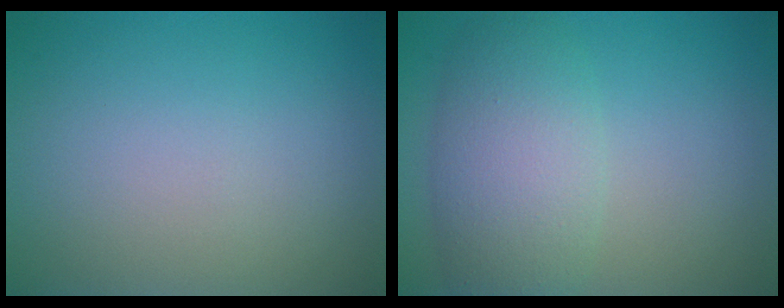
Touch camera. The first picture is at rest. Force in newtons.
{"total": 5.7, "press": 5.6, "slide": 0.6}